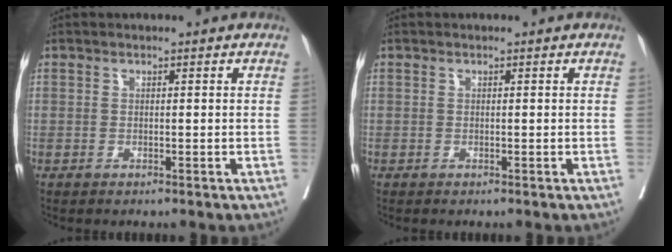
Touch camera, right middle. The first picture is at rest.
{"total": 0.0}